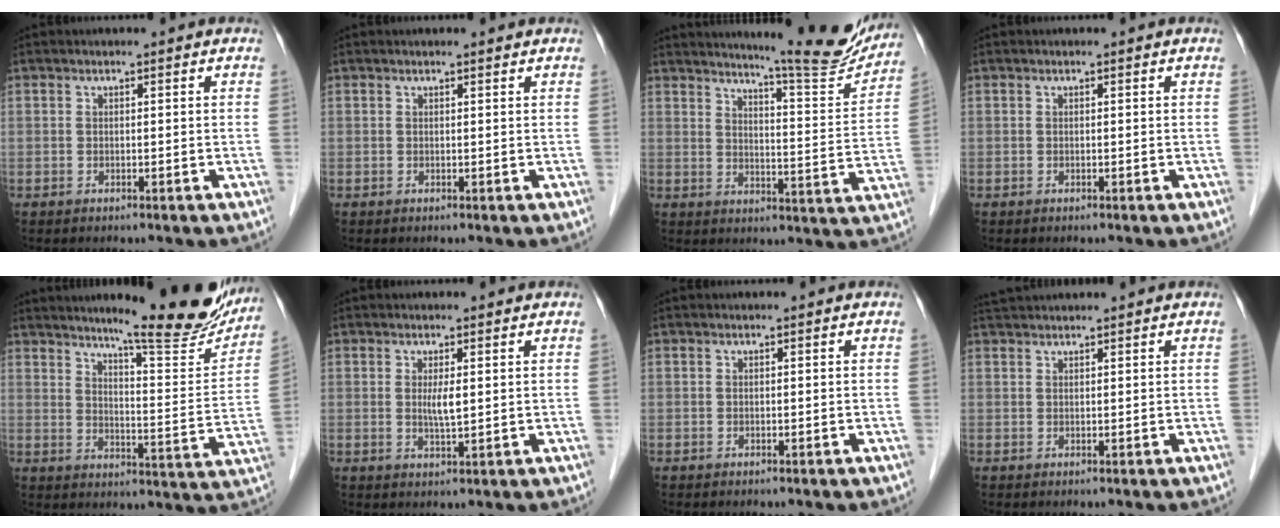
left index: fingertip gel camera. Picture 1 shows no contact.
{"total": 0.7, "force": [0.7, -0.1, 0.1], "torque": [-0.010, 0.001, 0.009]}
{"total": 15.0, "force": [14.2, 0.0, 5.0], "torque": [-0.071, -0.058, 0.174]}
{"total": 0.0}
{"total": 18.2, "force": [15.6, 1.6, 9.3], "torque": [-0.116, -0.048, 0.198]}
{"total": 2.4, "force": [0.5, 0.3, 2.4], "torque": [-0.048, -0.005, 0.011]}
{"total": 0.0}
{"total": 3.2, "force": [3.1, -0.2, 0.8], "torque": [-0.009, 0.033, 0.058]}